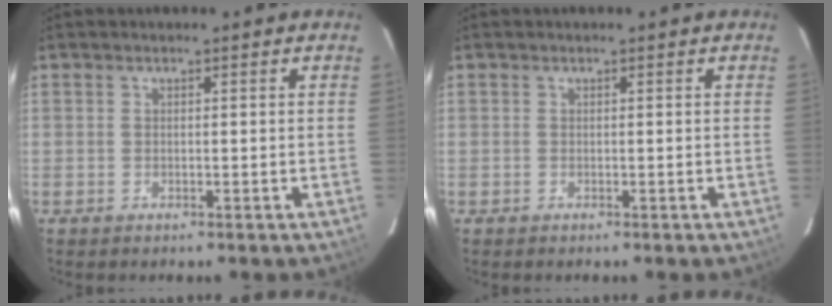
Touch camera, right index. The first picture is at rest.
{"total": 0.0}